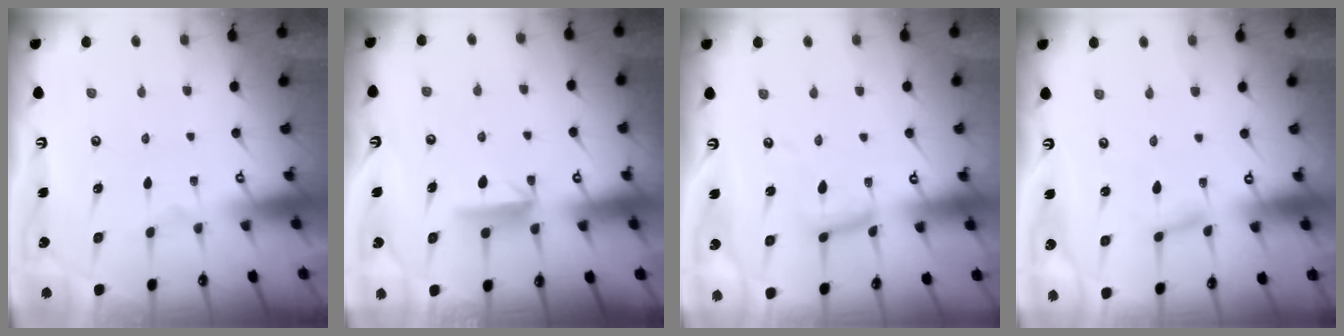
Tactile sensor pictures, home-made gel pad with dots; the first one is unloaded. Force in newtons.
{"total": 6.8, "press": 6.8, "slide": 0.3}
{"total": 8.4, "press": 8.4, "slide": 0.5}
{"total": 2.3, "press": 2.3, "slide": 0.3}